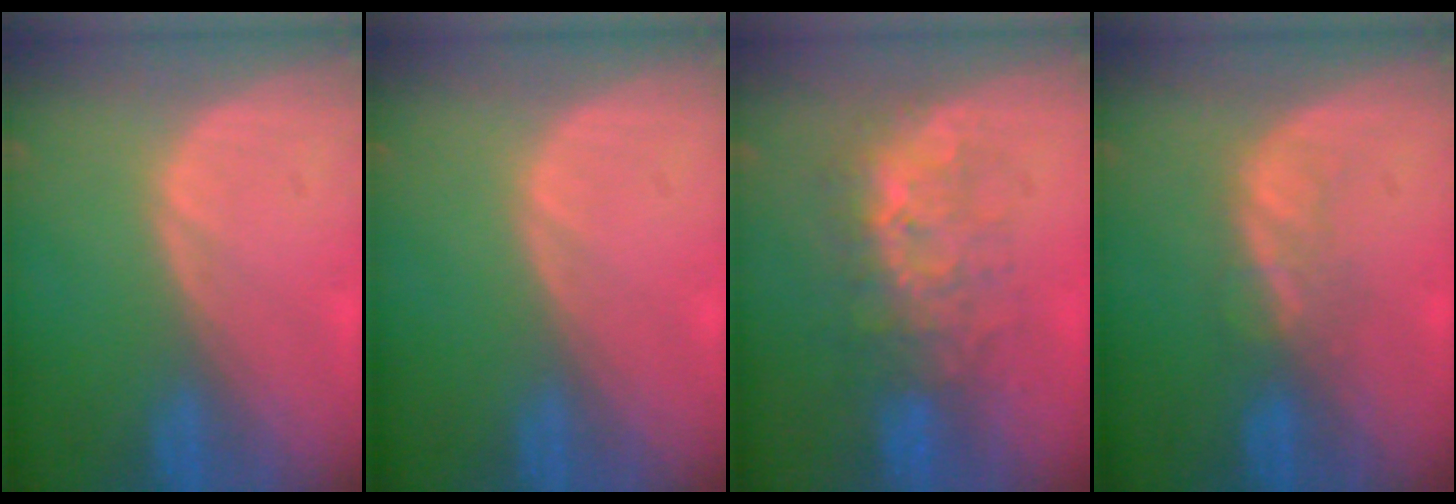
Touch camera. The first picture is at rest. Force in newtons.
{"total": 0.0}
{"total": 7.9, "press": 7.6, "slide": 2.2}
{"total": 3.3, "press": 3.3, "slide": 0.5}